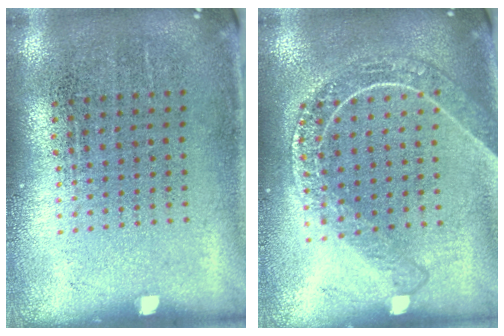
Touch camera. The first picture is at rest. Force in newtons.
{"total": 1.8, "press": 1.6, "slide": 0.8}